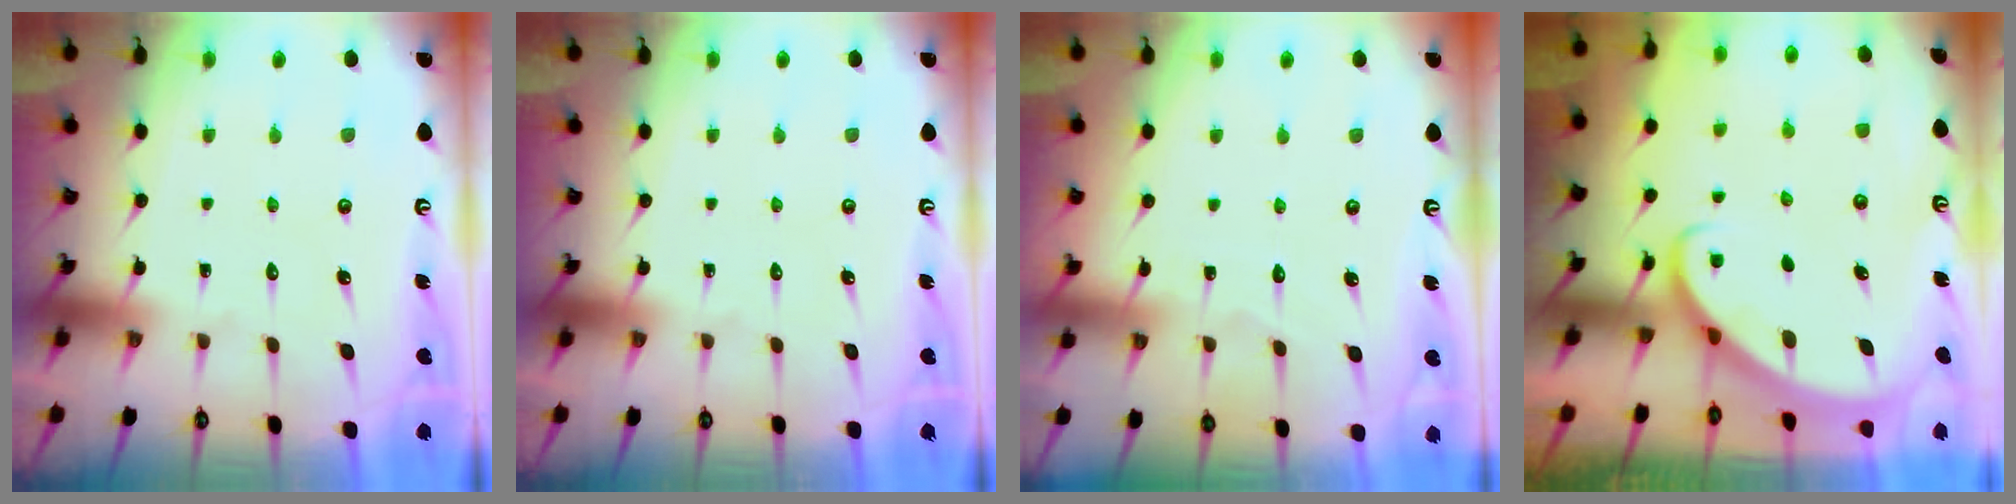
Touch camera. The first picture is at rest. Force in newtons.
{"total": 0.0}
{"total": 2.9, "press": 2.9, "slide": 0.3}
{"total": 2.7, "press": 2.7, "slide": 0.1}